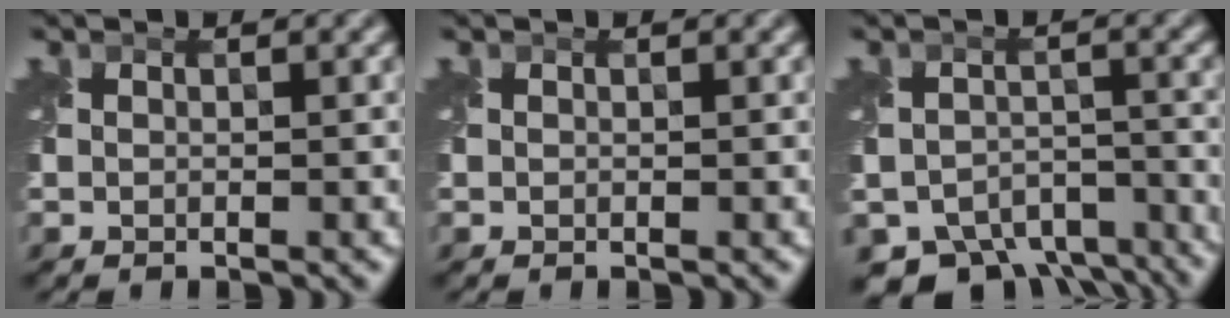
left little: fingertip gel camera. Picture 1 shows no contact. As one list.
[{"total": 0.0}, {"total": 10.3, "force": [-8.6, 4.9, 2.9], "torque": [-0.032, -0.016, -0.116]}]